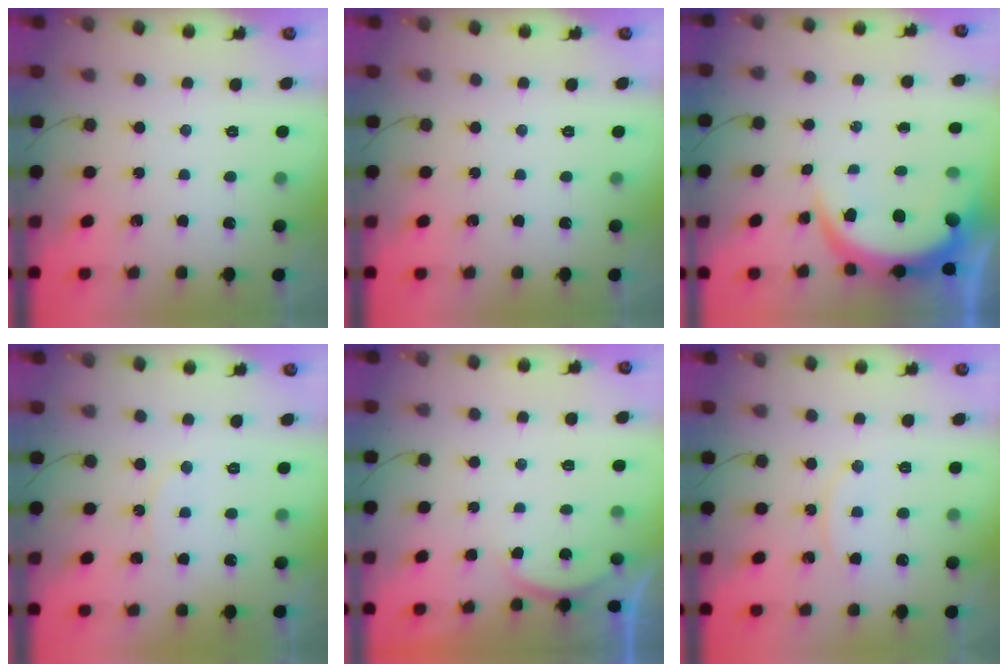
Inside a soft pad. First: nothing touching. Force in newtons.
{"total": 0.0}
{"total": 8.0, "press": 7.9, "slide": 1.1}
{"total": 5.1, "press": 5.1, "slide": 0.5}
{"total": 2.8, "press": 2.7, "slide": 0.6}
{"total": 8.6, "press": 8.6, "slide": 0.5}